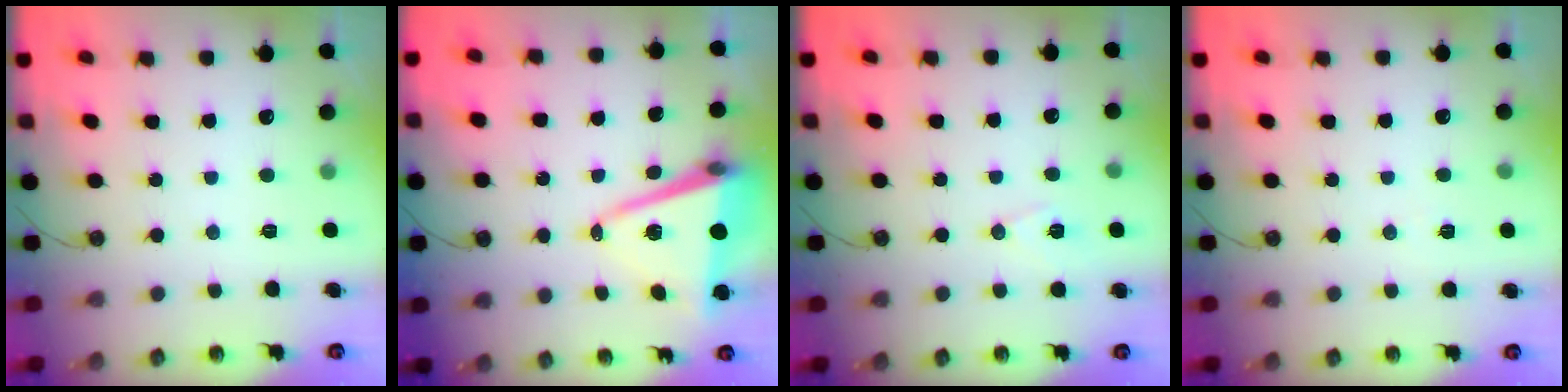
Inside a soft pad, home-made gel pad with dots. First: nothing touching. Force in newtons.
{"total": 11.2, "press": 10.5, "slide": 4.1}
{"total": 7.0, "press": 5.9, "slide": 3.8}
{"total": 4.2, "press": 2.5, "slide": 3.4}